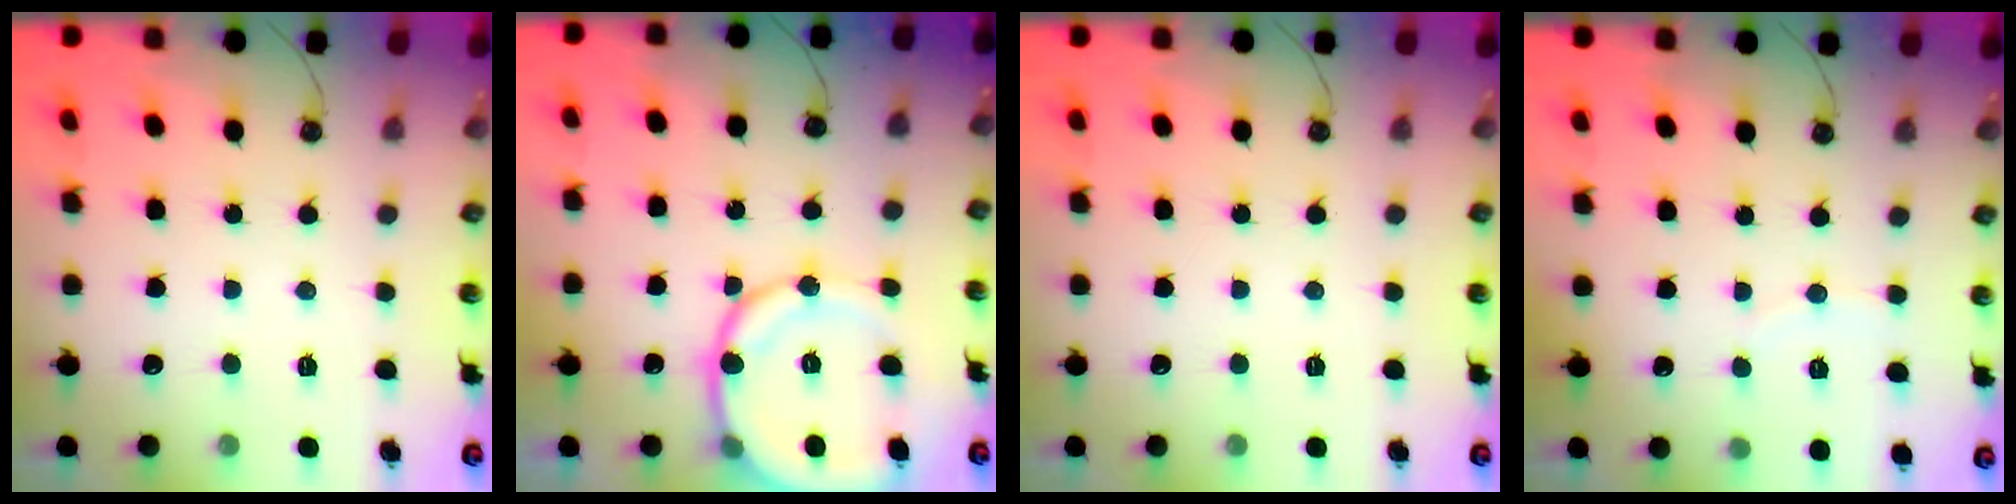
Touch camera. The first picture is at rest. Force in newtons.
{"total": 15.5, "press": 15.3, "slide": 2.9}
{"total": 0.0}
{"total": 2.6, "press": 2.6, "slide": 0.3}